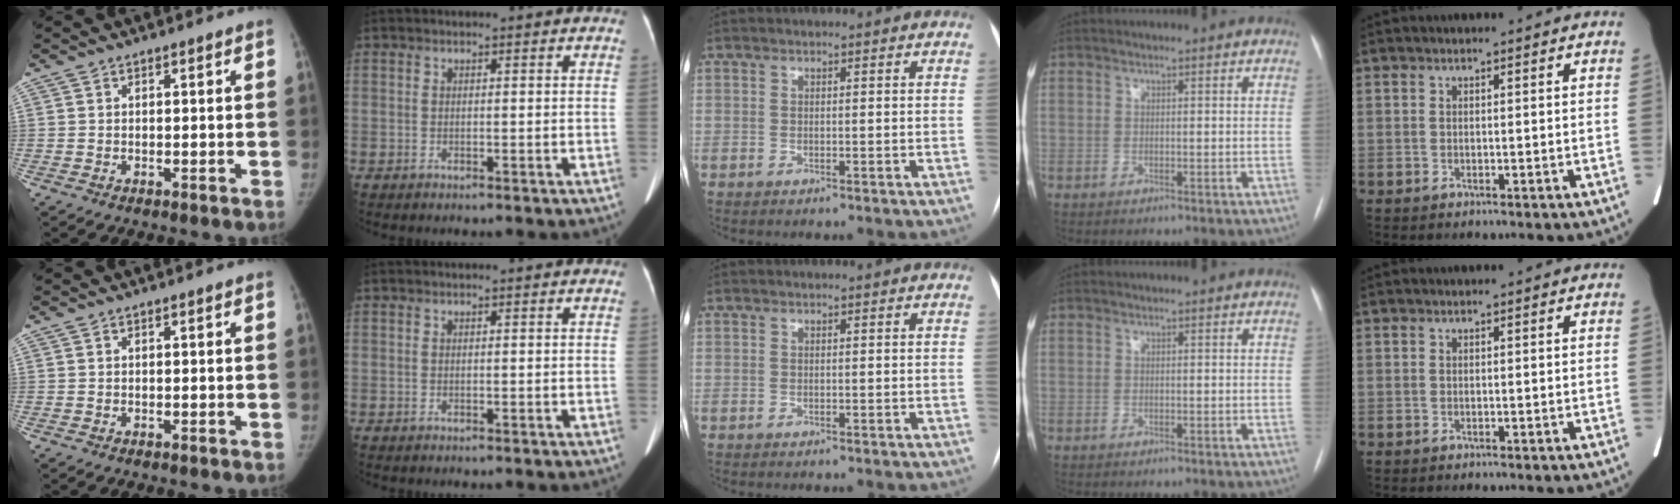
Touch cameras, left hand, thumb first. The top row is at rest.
{}